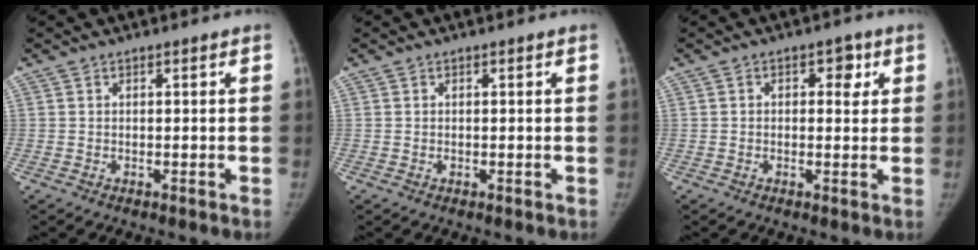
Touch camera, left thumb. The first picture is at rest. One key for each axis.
{"total": 0.5, "fx": -0.1, "fy": 0.5, "fz": 0.2, "tx": 0.000, "ty": 0.001, "tz": -0.003}
{"total": 3.8, "fx": 1.1, "fy": 2.5, "fz": 2.6, "tx": -0.010, "ty": 0.000, "tz": 0.010}